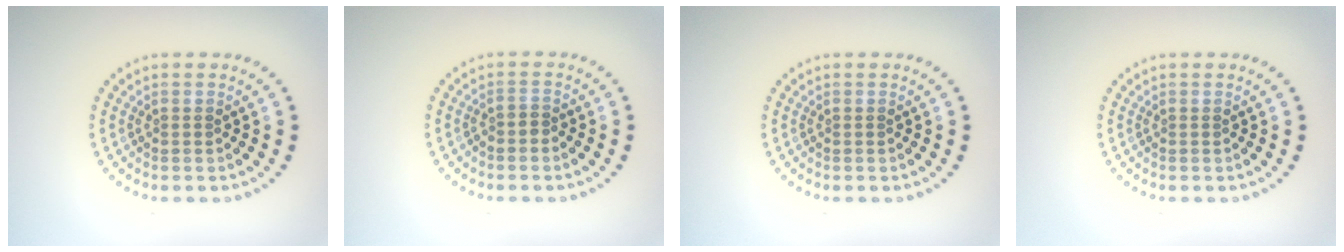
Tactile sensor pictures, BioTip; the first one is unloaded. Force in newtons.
{"total": 0.8, "press": 0.5, "slide": 0.6}
{"total": 0.0}
{"total": 0.0}